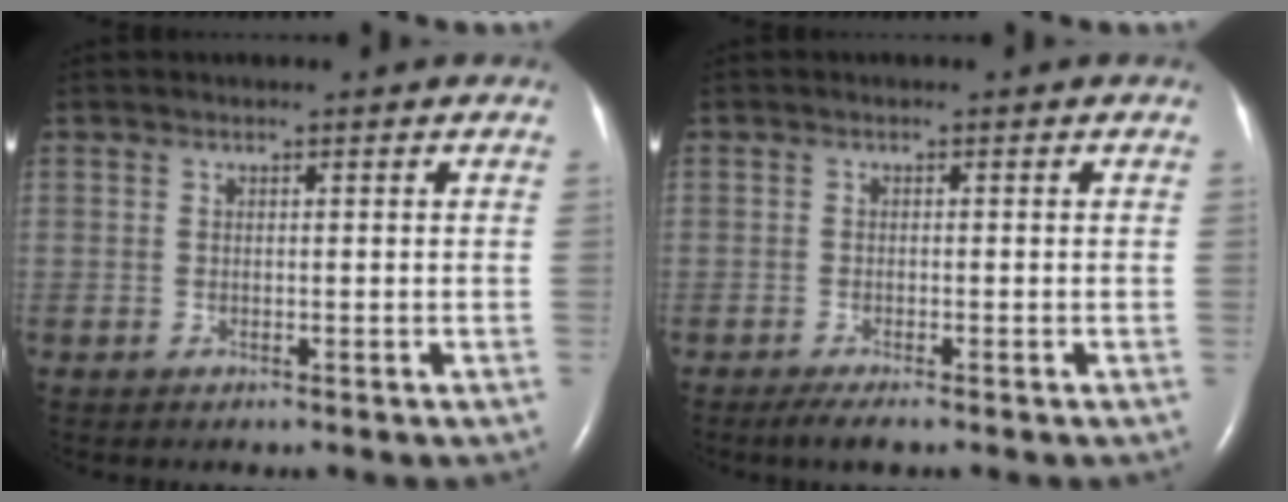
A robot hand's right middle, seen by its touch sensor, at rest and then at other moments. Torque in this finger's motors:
{"motor_torque": [0.14, -0.11, 0.00, 0.01]}